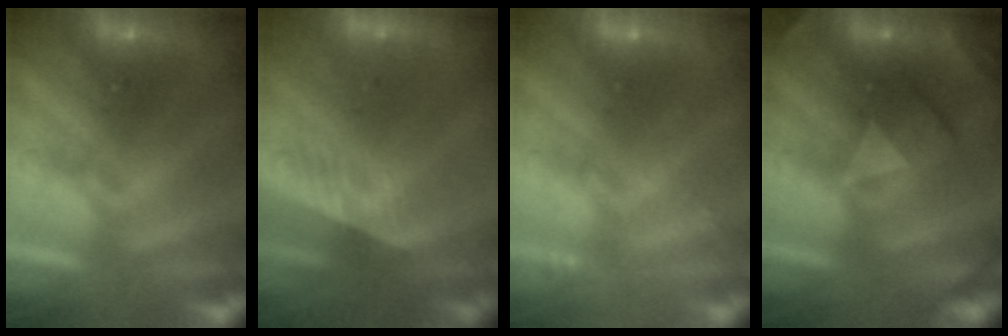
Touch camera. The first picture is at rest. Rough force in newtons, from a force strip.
{"total": 3.0}
{"total": 2.0}
{"total": 2.4}